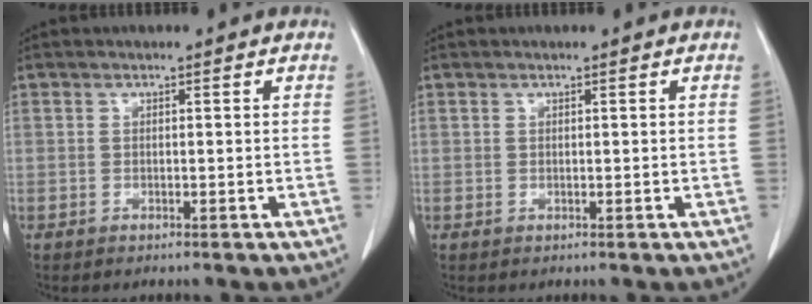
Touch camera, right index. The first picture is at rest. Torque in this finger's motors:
{"motor_torque": [0.00, 0.00, 0.01, 0.00]}